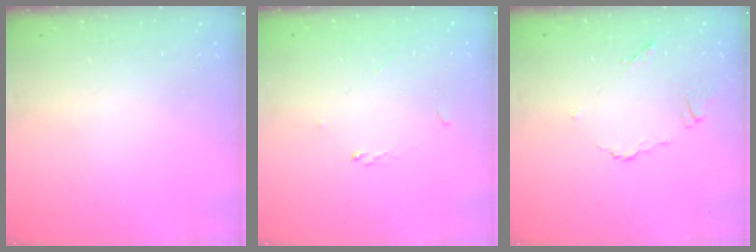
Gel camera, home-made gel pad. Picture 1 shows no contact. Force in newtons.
{"total": 0.7, "press": 0.5, "slide": 0.4}
{"total": 5.0, "press": 5.0, "slide": 0.3}